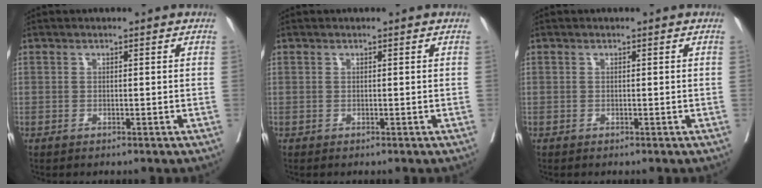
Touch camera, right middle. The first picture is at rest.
{"total": 0.0}
{"total": 0.0}